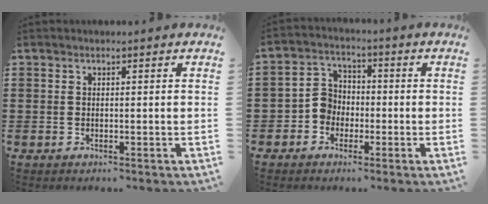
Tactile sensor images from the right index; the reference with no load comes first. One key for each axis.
{"total": 4.5, "fx": -1.8, "fy": 3.9, "fz": 1.4, "tx": -0.045, "ty": 0.011, "tz": -0.041}